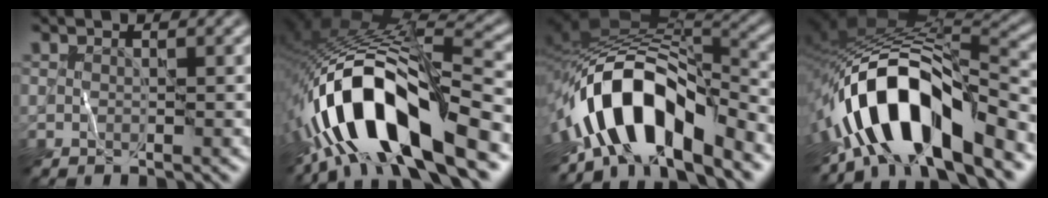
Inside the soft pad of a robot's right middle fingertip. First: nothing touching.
{"total": 13.7, "force": [-6.5, 4.9, 11.0], "torque": [-0.200, 0.007, -0.117]}
{"total": 11.2, "force": [-5.7, 5.0, 8.2], "torque": [-0.126, 0.011, -0.103]}
{"total": 11.4, "force": [-6.0, 4.1, 8.7], "torque": [-0.136, 0.014, -0.115]}